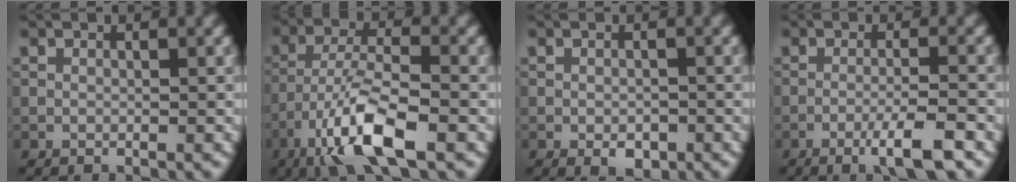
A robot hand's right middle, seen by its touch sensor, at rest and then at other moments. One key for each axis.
{"total": 8.2, "fx": -4.7, "fy": 2.0, "fz": 6.4, "tx": -0.121, "ty": 0.003, "tz": -0.095}
{"total": 1.7, "fx": -0.8, "fy": 1.0, "fz": 1.2, "tx": -0.020, "ty": -0.002, "tz": -0.011}
{"total": 4.2, "fx": -2.3, "fy": 0.4, "fz": 3.5, "tx": -0.056, "ty": 0.006, "tz": -0.048}